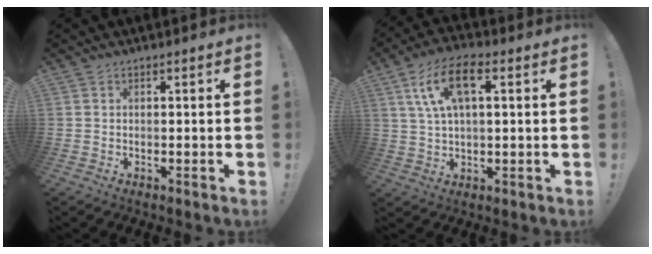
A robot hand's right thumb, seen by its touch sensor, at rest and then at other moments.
{"total": 11.7, "force": [4.3, 5.6, 9.3], "torque": [-0.170, 0.007, 0.079]}